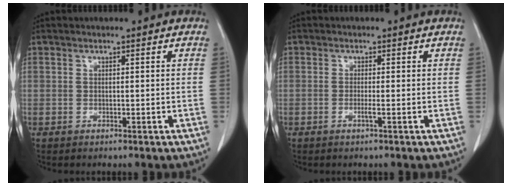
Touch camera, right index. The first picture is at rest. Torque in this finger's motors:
{"motor_torque": [-0.16, 0.06, -0.07, 0.01]}